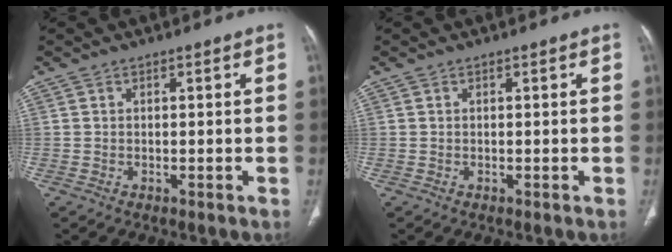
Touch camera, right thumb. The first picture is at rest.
{"total": 0.0}